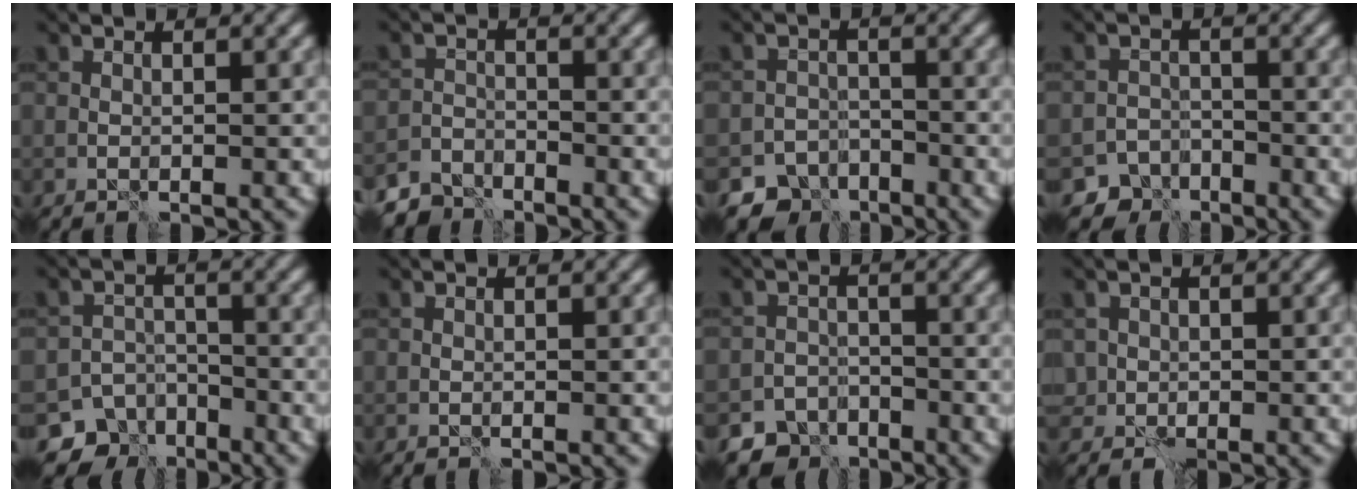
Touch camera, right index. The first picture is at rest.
{"total": 3.2, "force": [-3.0, 1.1, 0.3], "torque": [0.000, 0.002, -0.064]}
{"total": 5.1, "force": [-3.9, 3.3, 0.7], "torque": [0.007, -0.006, -0.058]}
{"total": 3.9, "force": [-3.0, 2.5, 0.2], "torque": [0.016, -0.004, -0.046]}
{"total": 5.9, "force": [-4.4, 3.9, 0.8], "torque": [0.012, -0.009, -0.060]}
{"total": 0.0}
{"total": 4.8, "force": [-3.8, 2.9, 0.4], "torque": [0.013, -0.003, -0.057]}
{"total": 1.0, "force": [0.0, 1.0, 0.1], "torque": [0.006, -0.003, 0.000]}